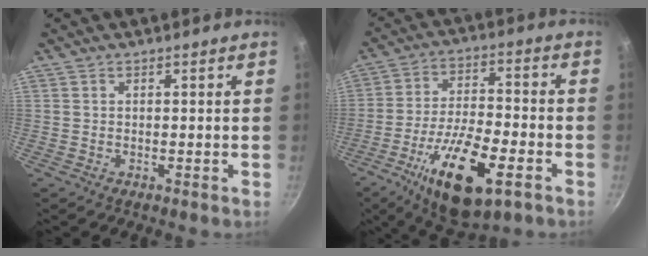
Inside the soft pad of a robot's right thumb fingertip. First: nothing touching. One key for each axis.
{"total": 18.1, "fx": -8.1, "fy": 6.9, "fz": 14.6, "tx": -0.246, "ty": 0.026, "tz": -0.139}